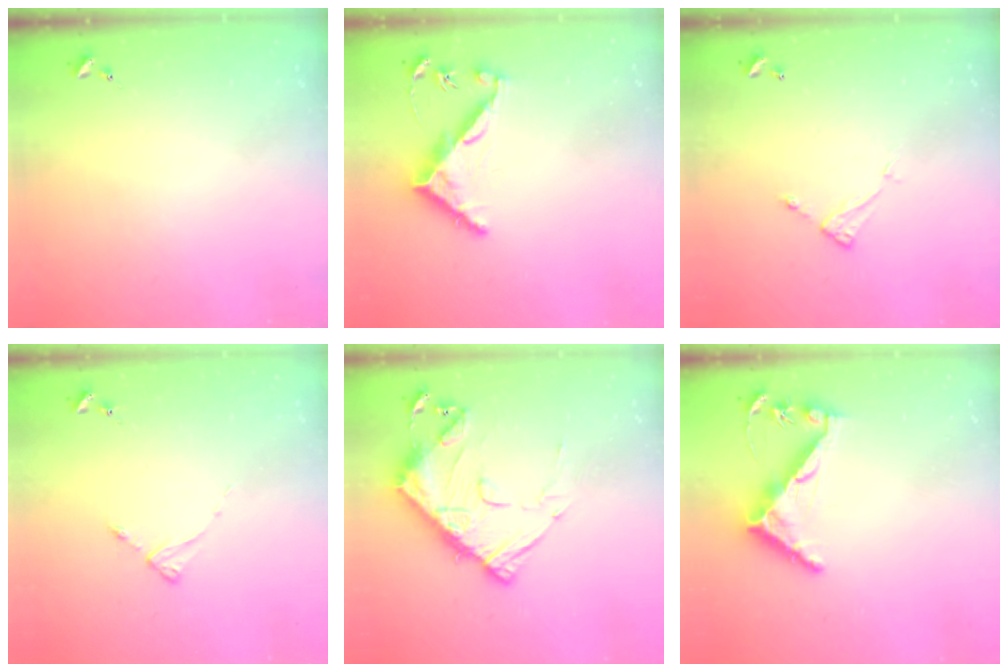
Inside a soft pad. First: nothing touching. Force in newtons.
{"total": 7.5, "press": 7.5, "slide": 0.5}
{"total": 5.0, "press": 5.0, "slide": 0.2}
{"total": 2.4, "press": 2.4, "slide": 0.3}
{"total": 14.8, "press": 14.7, "slide": 1.5}
{"total": 7.3, "press": 7.3, "slide": 0.6}